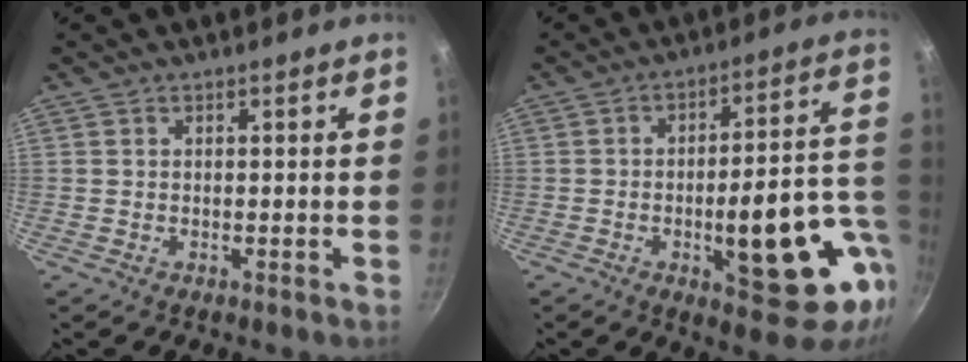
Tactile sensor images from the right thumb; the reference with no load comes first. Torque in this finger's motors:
{"motor_torque": [2.02, 1.71, 1.81, -0.59, 0.26]}